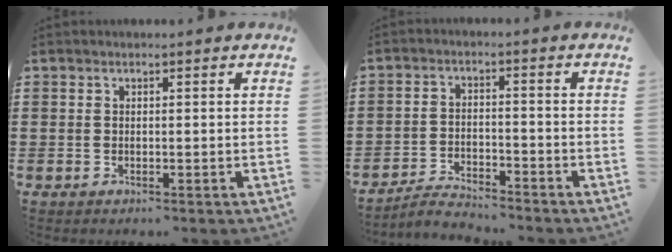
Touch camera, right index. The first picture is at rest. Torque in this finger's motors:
{"motor_torque": [1.19, 0.95, -0.03, -0.01]}